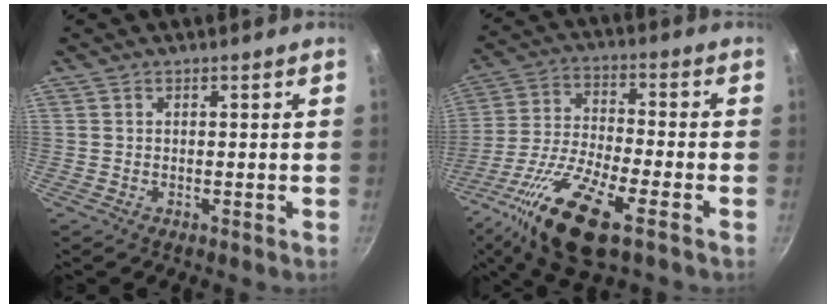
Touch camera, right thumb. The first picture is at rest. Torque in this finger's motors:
{"motor_torque": [0.30, 0.46, 1.65, -1.12, 0.16]}